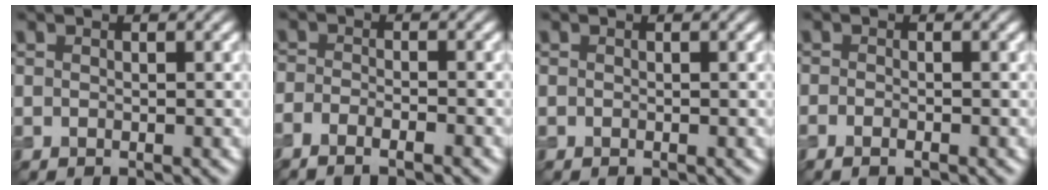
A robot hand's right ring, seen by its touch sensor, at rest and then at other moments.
{"total": 3.6, "force": [-2.9, 0.8, 2.0], "torque": [-0.039, -0.006, -0.053]}
{"total": 0.0}
{"total": 1.0, "force": [-0.8, 0.1, 0.5], "torque": [-0.012, -0.004, -0.019]}